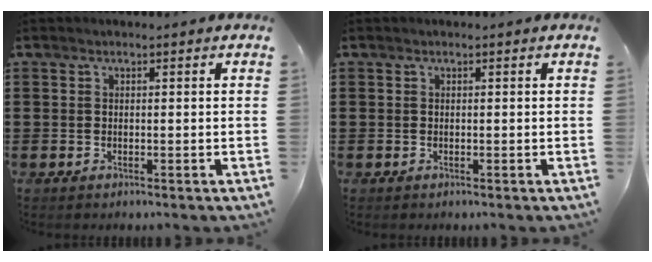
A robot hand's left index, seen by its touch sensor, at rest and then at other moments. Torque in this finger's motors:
{"motor_torque": [0.00, 0.00, 0.00, 0.00]}